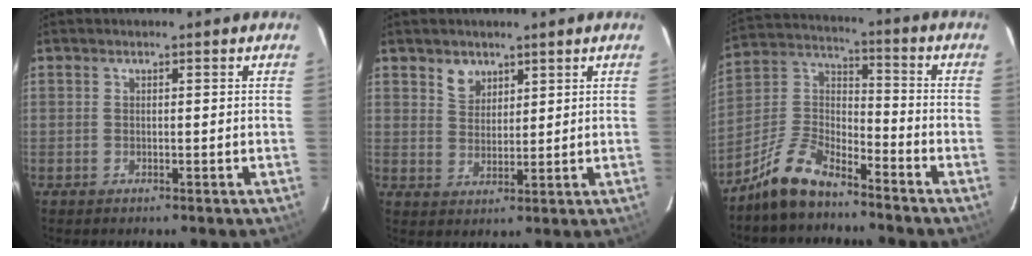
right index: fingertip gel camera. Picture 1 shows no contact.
{"total": 4.0, "force": [2.7, 2.7, 1.2], "torque": [-0.016, 0.007, 0.052]}
{"total": 10.9, "force": [-8.2, 4.1, 5.9], "torque": [-0.141, 0.027, -0.163]}